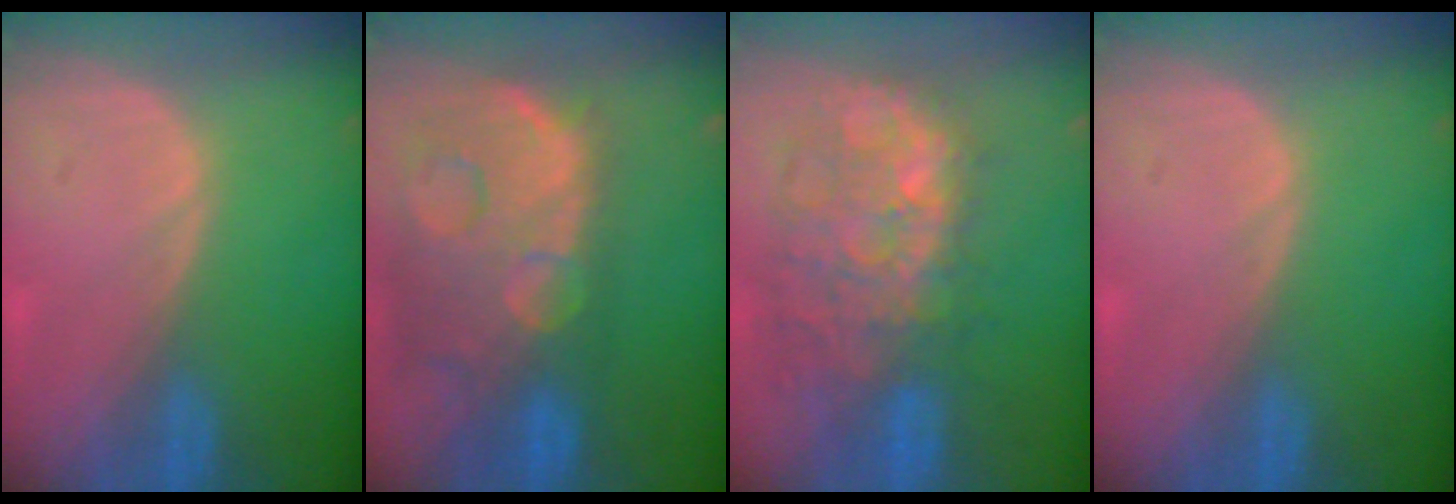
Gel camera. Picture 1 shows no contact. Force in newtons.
{"total": 14.5, "press": 11.7, "slide": 8.5}
{"total": 10.9, "press": 10.2, "slide": 3.8}
{"total": 0.0}